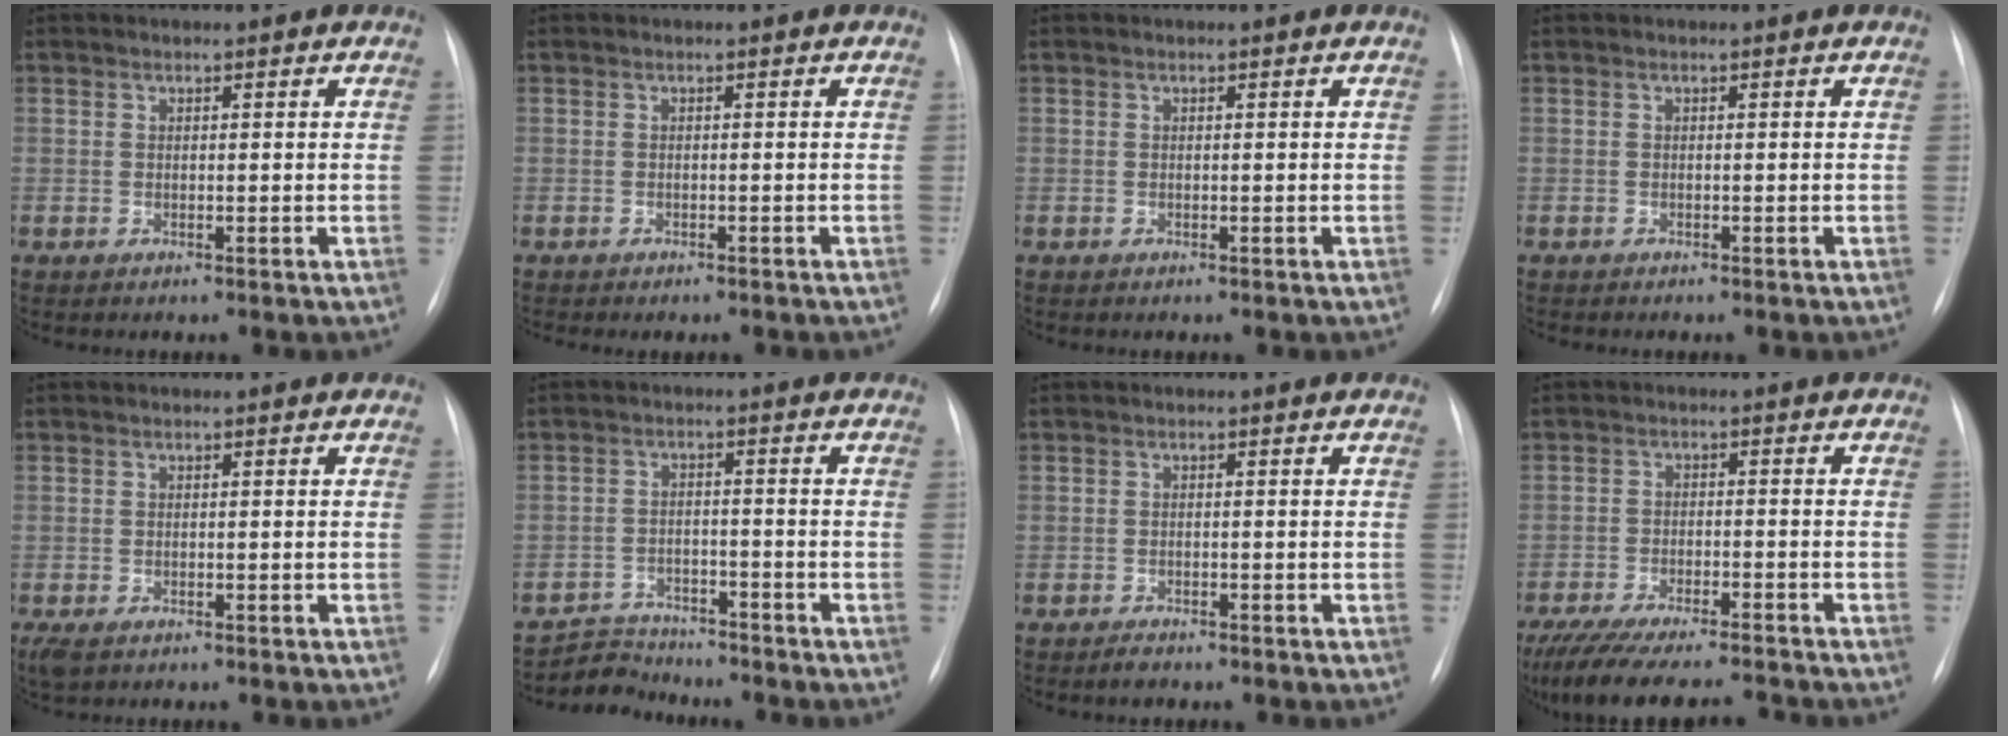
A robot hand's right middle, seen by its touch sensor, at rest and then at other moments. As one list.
[{"total": 2.1, "force": [-1.8, 0.6, 0.9], "torque": [-0.014, -0.005, -0.019]}, {"total": 0.0}, {"total": 0.5, "force": [-0.5, 0.0, 0.2], "torque": [-0.003, -0.001, -0.009]}, {"total": 2.7, "force": [-1.6, 1.5, 1.6], "torque": [-0.036, -0.008, -0.022]}, {"total": 5.0, "force": [-4.8, 1.1, -1.1], "torque": [0.018, 0.001, -0.082]}, {"total": 1.3, "force": [-1.2, 0.4, 0.5], "torque": [-0.013, -0.002, -0.017]}, {"total": 15.2, "force": [-13.7, 2.1, 6.4], "torque": [-0.130, -0.021, -0.204]}]